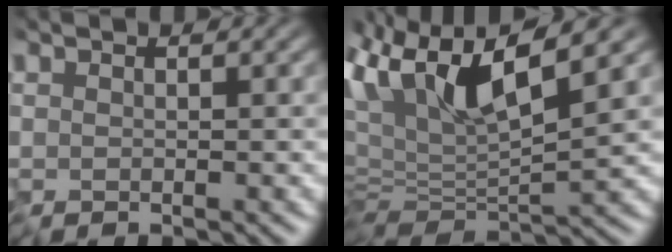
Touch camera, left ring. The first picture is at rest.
{"total": 8.8, "force": [2.2, 3.4, 7.8], "torque": [-0.156, 0.004, 0.037]}